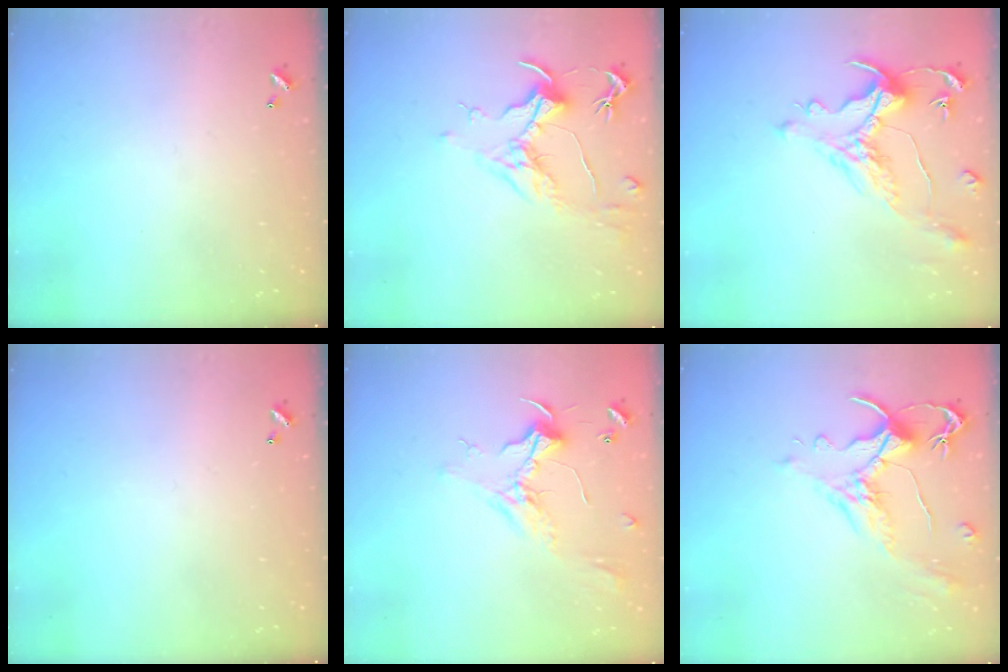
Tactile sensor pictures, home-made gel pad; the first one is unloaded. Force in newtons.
{"total": 1.8, "press": 1.6, "slide": 0.9}
{"total": 1.0, "press": 0.3, "slide": 1.0}
{"total": 0.0}
{"total": 2.3, "press": 2.2, "slide": 0.8}
{"total": 1.5, "press": 1.0, "slide": 1.1}